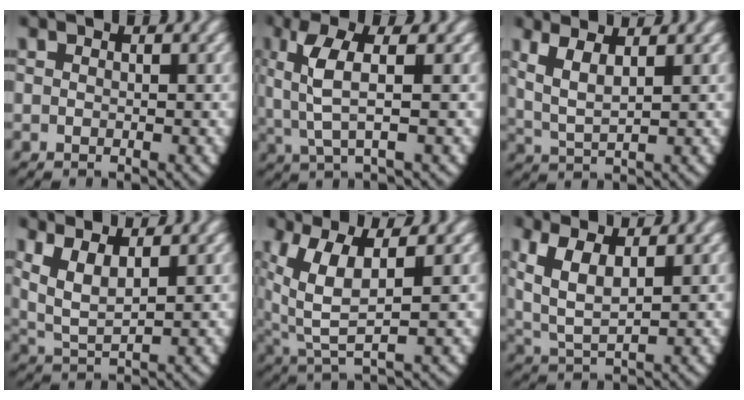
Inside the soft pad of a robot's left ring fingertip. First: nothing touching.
{"total": 5.2, "force": [1.1, 1.8, 4.8], "torque": [-0.104, -0.003, 0.026]}
{"total": 5.0, "force": [1.7, 2.9, 3.7], "torque": [-0.100, -0.007, 0.033]}
{"total": 6.7, "force": [2.0, 4.7, 4.4], "torque": [-0.123, -0.013, 0.035]}
{"total": 8.0, "force": [2.0, 4.6, 6.2], "torque": [-0.142, -0.012, 0.040]}
{"total": 6.1, "force": [1.3, 4.0, 4.4], "torque": [-0.125, -0.022, 0.036]}